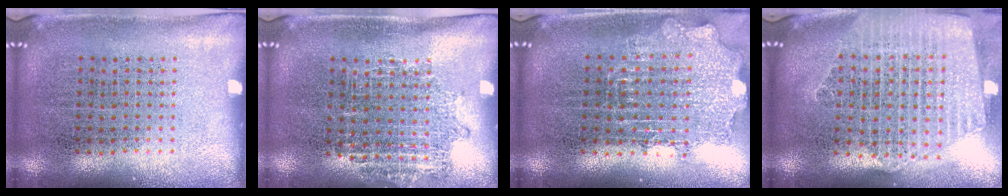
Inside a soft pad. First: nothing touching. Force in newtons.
{"total": 0.9, "press": 0.8, "slide": 0.3}
{"total": 1.8, "press": 1.4, "slide": 1.0}
{"total": 2.4, "press": 2.2, "slide": 1.2}